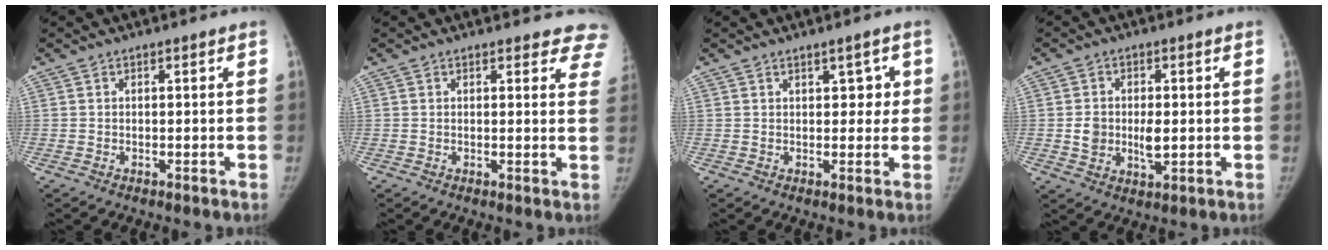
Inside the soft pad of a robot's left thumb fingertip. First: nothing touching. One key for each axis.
{"total": 6.9, "fx": 6.3, "fy": 2.8, "fz": 0.7, "tx": 0.046, "ty": -0.026, "tz": 0.036}
{"total": 3.6, "fx": 1.0, "fy": 2.1, "fz": 2.7, "tx": -0.003, "ty": -0.003, "tz": 0.010}
{"total": 6.9, "fx": -0.5, "fy": 4.5, "fz": 5.2, "tx": -0.073, "ty": -0.003, "tz": -0.002}